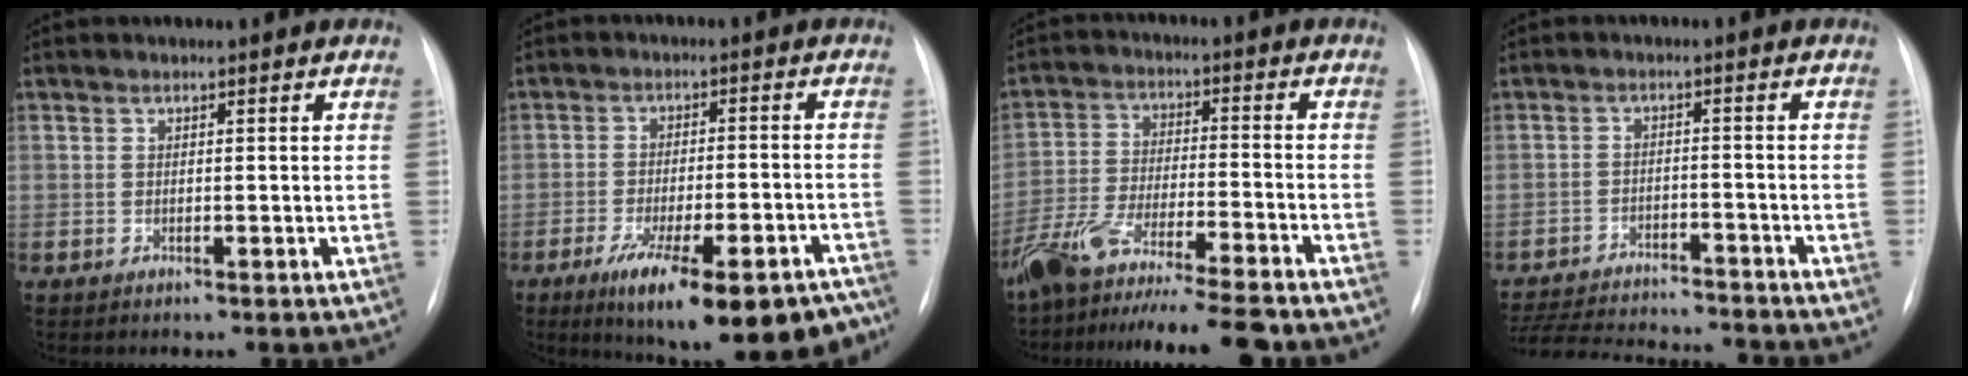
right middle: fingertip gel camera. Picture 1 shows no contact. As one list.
[{"total": 18.9, "force": [-13.5, 4.8, 12.4], "torque": [-0.135, 0.002, -0.193]}, {"total": 17.8, "force": [-15.5, 0.8, 8.8], "torque": [-0.161, -0.032, -0.256]}, {"total": 17.2, "force": [-16.1, 2.3, 5.8], "torque": [-0.126, -0.019, -0.232]}]